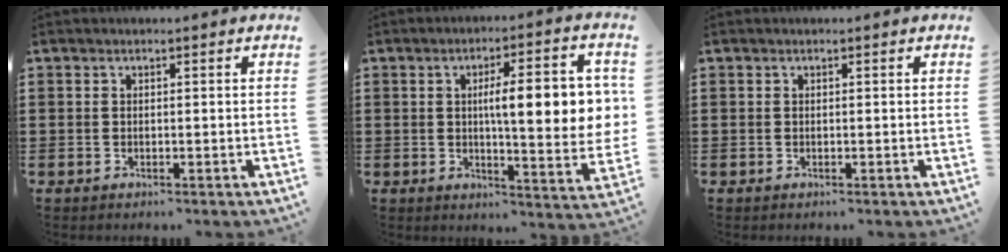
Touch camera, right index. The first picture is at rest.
{"total": 11.4, "force": [1.7, 2.5, 11.0], "torque": [-0.168, -0.003, 0.020]}
{"total": 0.0}